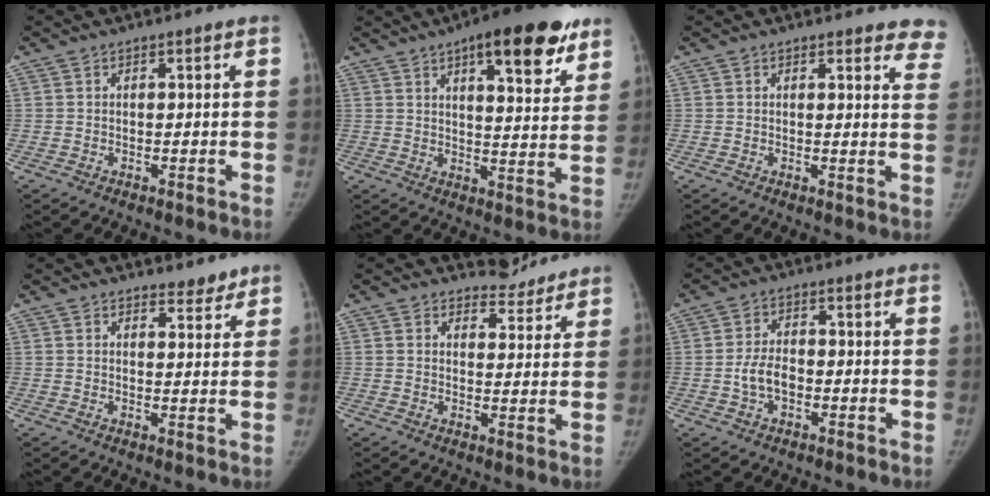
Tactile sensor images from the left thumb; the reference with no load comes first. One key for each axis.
{"total": 17.0, "fx": 10.0, "fy": 5.5, "fz": 12.6, "tx": -0.138, "ty": -0.036, "tz": 0.136}
{"total": 7.8, "fx": 7.2, "fy": 2.4, "fz": 1.9, "tx": 0.027, "ty": -0.033, "tz": 0.046}
{"total": 3.1, "fx": 2.7, "fy": 1.4, "fz": 0.6, "tx": 0.014, "ty": -0.019, "tz": 0.036}
{"total": 4.8, "fx": 4.4, "fy": 1.9, "fz": -0.6, "tx": 0.032, "ty": -0.043, "tz": 0.056}
{"total": 5.0, "fx": -1.2, "fy": 3.2, "fz": 3.7, "tx": -0.067, "ty": 0.015, "tz": -0.024}